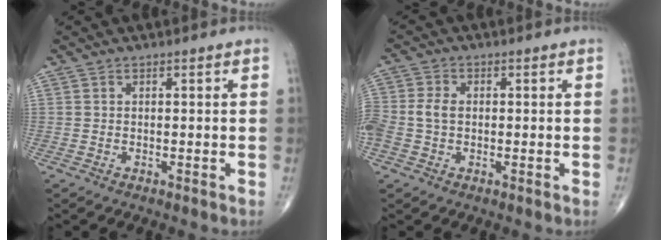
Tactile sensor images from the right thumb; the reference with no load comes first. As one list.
[{"total": 5.1, "force": [-0.3, 3.7, 3.5], "torque": [-0.089, 0.012, -0.009]}]